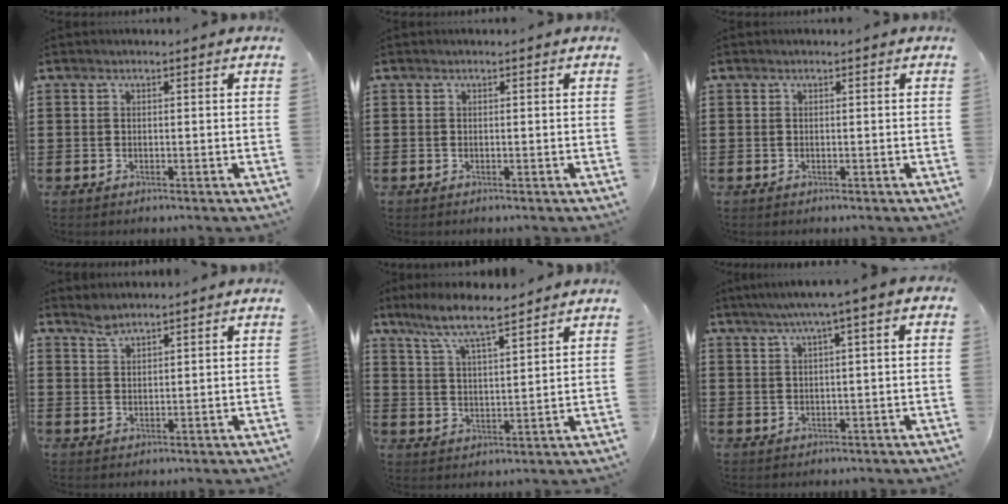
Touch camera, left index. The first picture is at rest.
{"total": 0.0}
{"total": 0.0}
{"total": 2.0, "force": [1.9, 0.4, 0.6], "torque": [-0.017, -0.001, 0.036]}
{"total": 7.6, "force": [6.4, 0.7, 3.9], "torque": [-0.102, -0.034, 0.109]}
{"total": 3.2, "force": [0.8, -0.2, 3.1], "torque": [-0.060, -0.003, 0.010]}